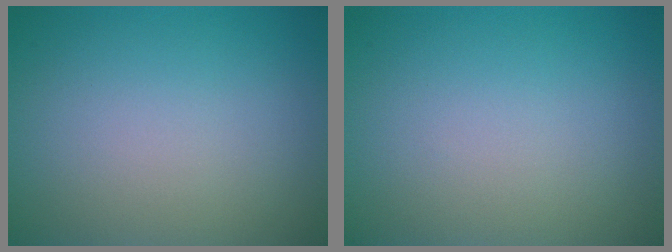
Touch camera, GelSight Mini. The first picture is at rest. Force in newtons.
{"total": 0.0}